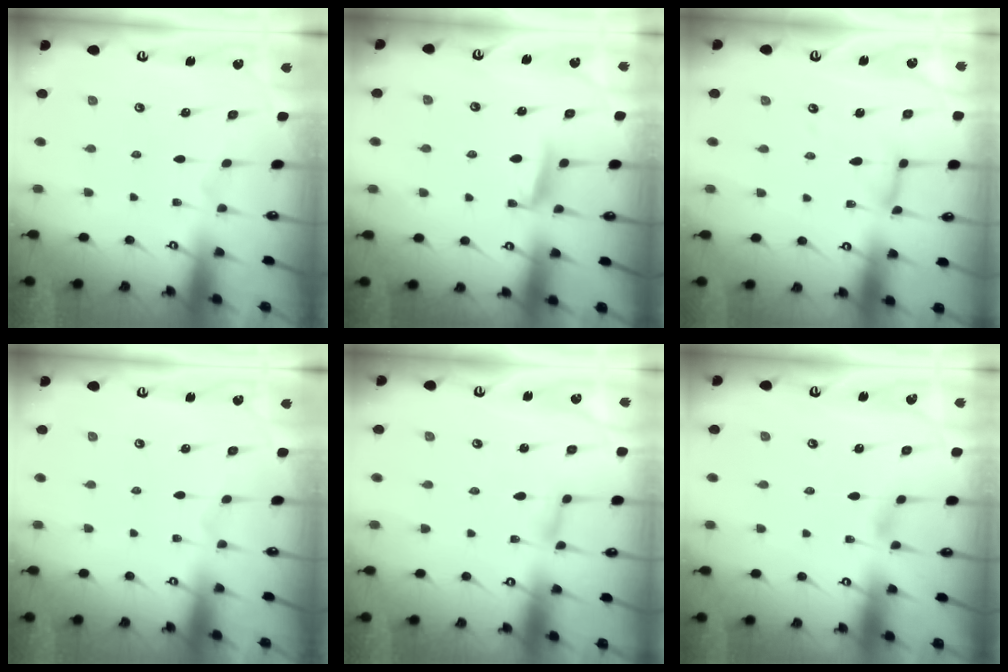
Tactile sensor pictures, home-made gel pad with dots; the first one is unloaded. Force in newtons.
{"total": 5.7, "press": 5.6, "slide": 0.6}
{"total": 8.6, "press": 8.6, "slide": 0.7}
{"total": 0.0}
{"total": 3.3, "press": 3.3, "slide": 0.4}
{"total": 3.6, "press": 3.6, "slide": 0.3}